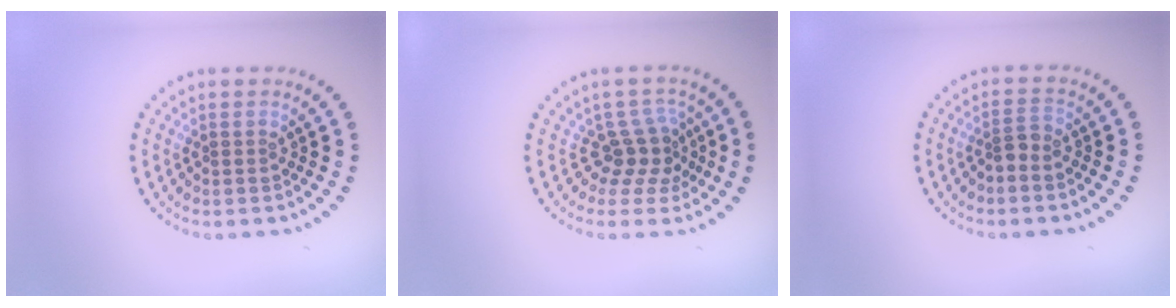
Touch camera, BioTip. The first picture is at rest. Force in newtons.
{"total": 2.9, "press": 2.0, "slide": 2.1}
{"total": 1.5, "press": 1.1, "slide": 1.0}